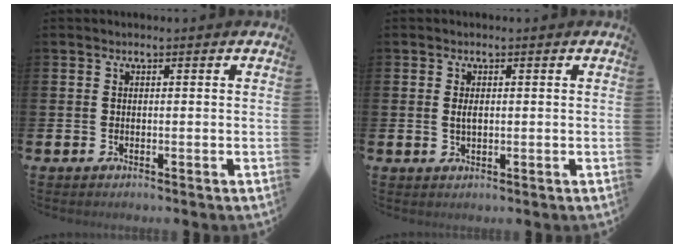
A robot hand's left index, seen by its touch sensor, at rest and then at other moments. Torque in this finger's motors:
{"motor_torque": [0.16, 0.03, 0.03, 0.04]}